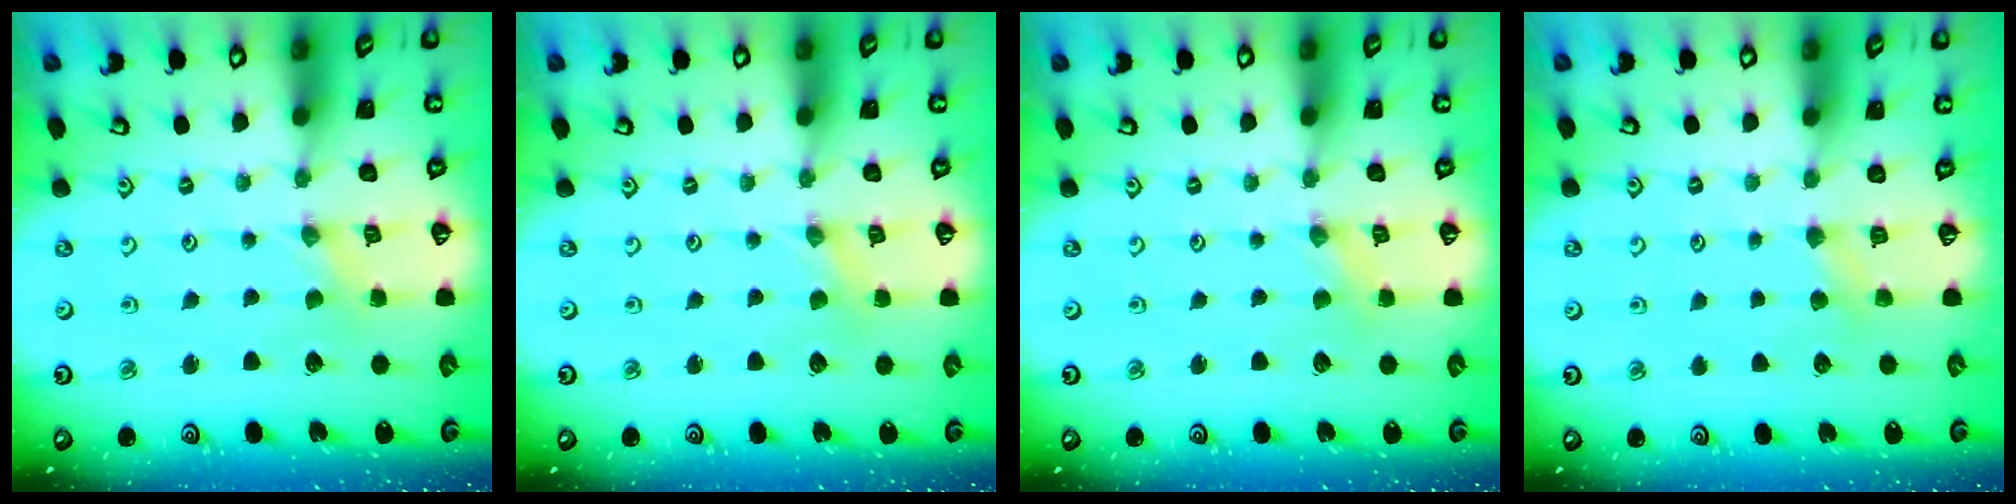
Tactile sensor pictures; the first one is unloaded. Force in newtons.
{"total": 1.1, "press": 1.1, "slide": 0.2}
{"total": 0.9, "press": 0.9, "slide": 0.1}
{"total": 2.9, "press": 2.8, "slide": 0.4}